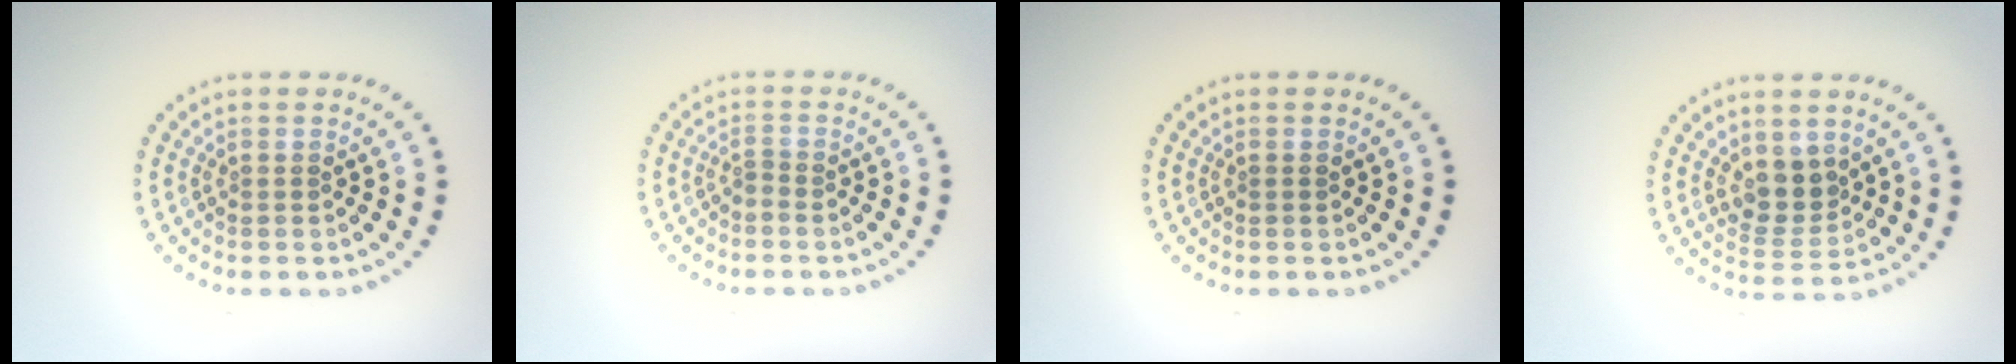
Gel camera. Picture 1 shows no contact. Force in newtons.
{"total": 0.6, "press": 0.2, "slide": 0.6}
{"total": 0.0}
{"total": 2.8, "press": 2.6, "slide": 1.2}